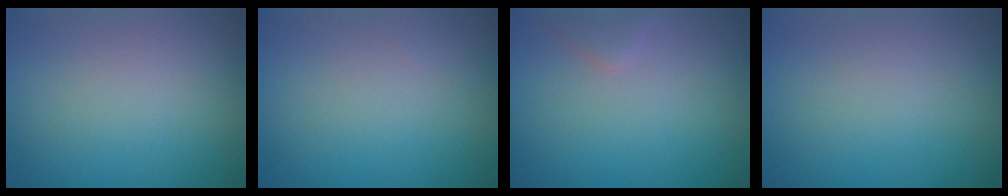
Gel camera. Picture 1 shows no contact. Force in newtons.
{"total": 0.0}
{"total": 1.2, "press": 1.2, "slide": 0.1}
{"total": 0.0}